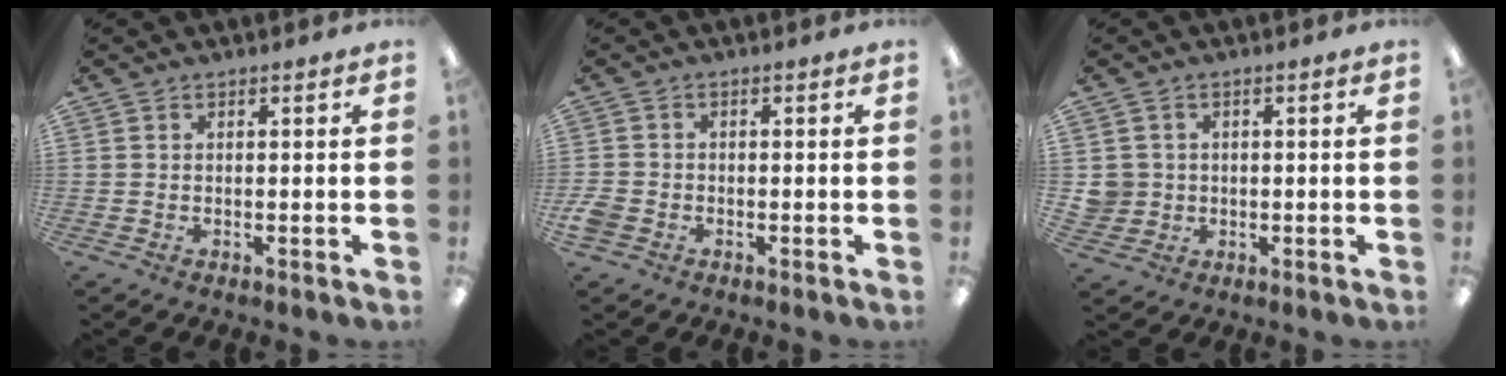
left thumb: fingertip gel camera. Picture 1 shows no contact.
{"total": 2.7, "force": [-1.5, 2.1, 0.9], "torque": [-0.018, 0.004, -0.029]}
{"total": 3.9, "force": [0.0, 3.9, 0.1], "torque": [-0.002, 0.006, 0.001]}